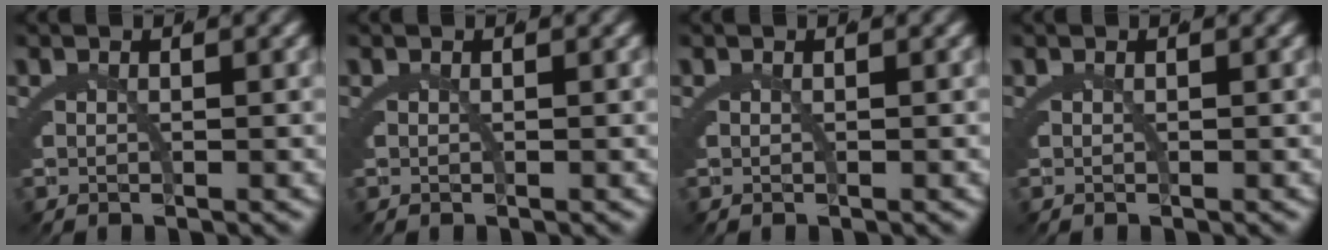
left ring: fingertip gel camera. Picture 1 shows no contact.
{"total": 0.0}
{"total": 0.0}
{"total": 0.0}